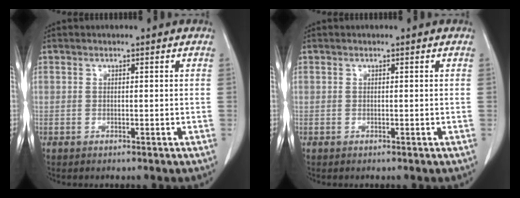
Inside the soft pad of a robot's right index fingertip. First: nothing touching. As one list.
[{"total": 0.0}]